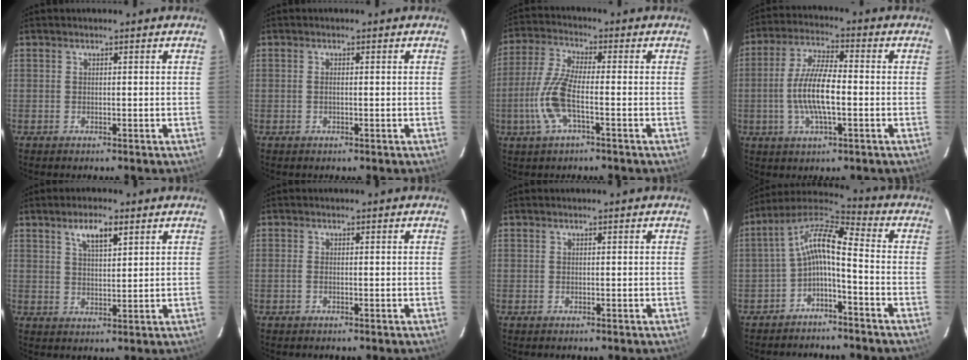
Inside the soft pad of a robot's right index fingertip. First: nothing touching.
{"total": 0.7, "force": [0.0, 0.1, 0.7], "torque": [-0.016, 0.002, -0.002]}
{"total": 9.8, "force": [-2.9, 2.3, 9.1], "torque": [-0.206, 0.000, -0.061]}
{"total": 10.2, "force": [-1.8, 2.8, 9.6], "torque": [-0.193, 0.001, -0.036]}
{"total": 5.1, "force": [3.0, 1.6, 3.8], "torque": [-0.067, 0.007, 0.052]}
{"total": 0.8, "force": [-0.2, 0.1, 0.7], "torque": [-0.016, 0.000, -0.005]}
{"total": 0.0}
{"total": 9.1, "force": [-2.7, 2.6, 8.3], "torque": [-0.183, 0.023, -0.057]}